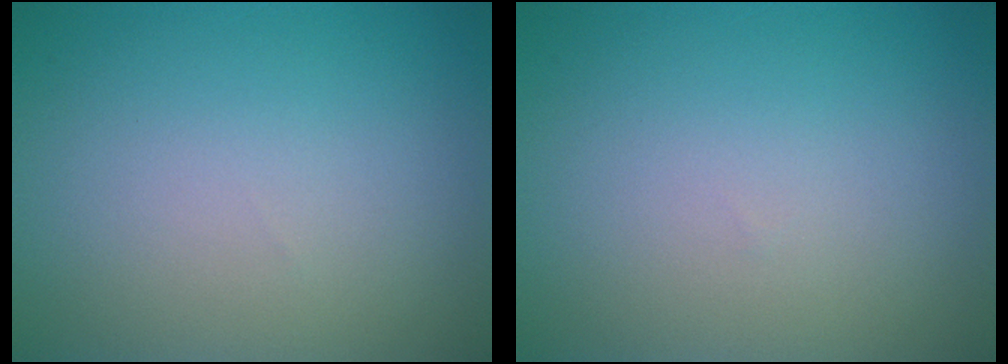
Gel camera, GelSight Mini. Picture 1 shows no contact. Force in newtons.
{"total": 0.0}